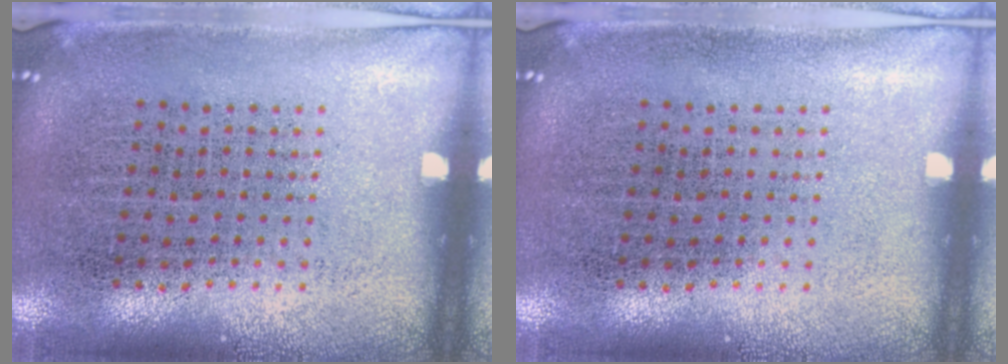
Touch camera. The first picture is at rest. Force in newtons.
{"total": 0.0}